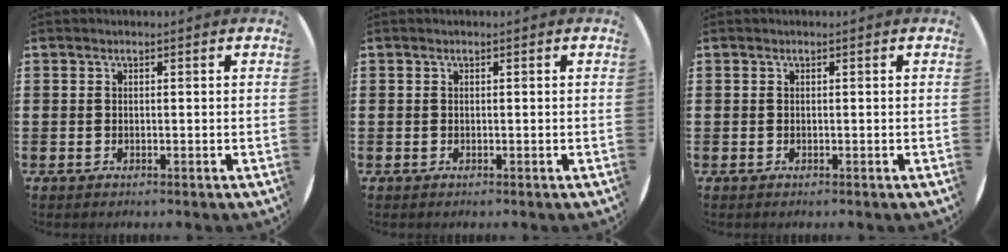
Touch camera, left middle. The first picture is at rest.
{"total": 0.0}
{"total": 0.0}